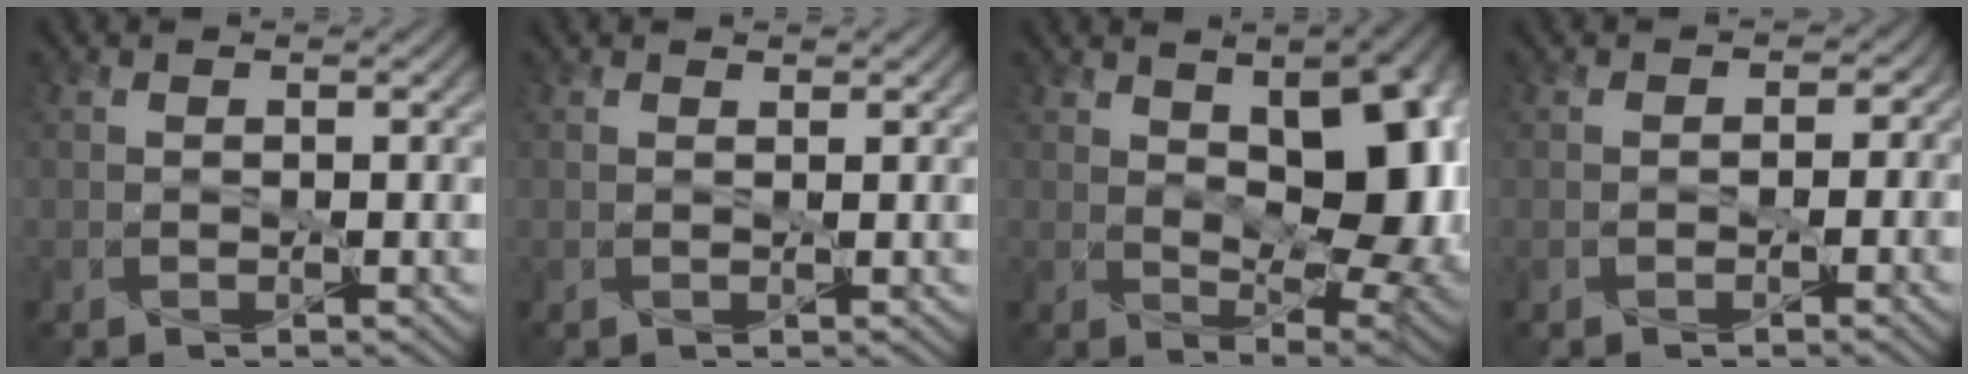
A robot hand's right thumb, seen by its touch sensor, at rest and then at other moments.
{"total": 0.5, "force": [0.5, 0.1, 0.1], "torque": [-0.006, 0.000, 0.011]}
{"total": 14.9, "force": [2.8, 7.5, 12.5], "torque": [-0.162, 0.003, 0.049]}
{"total": 1.4, "force": [-0.7, 1.2, 0.0], "torque": [0.003, 0.001, -0.015]}